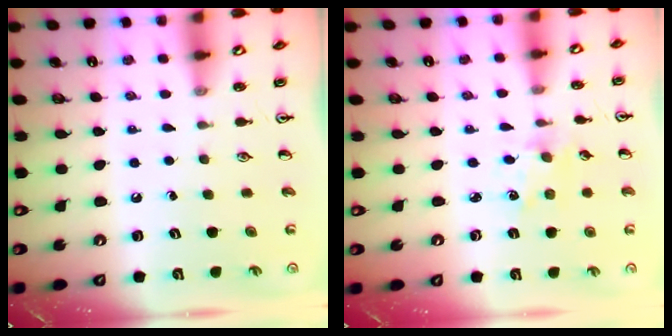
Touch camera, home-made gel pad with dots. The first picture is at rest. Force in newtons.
{"total": 2.1, "press": 2.0, "slide": 0.3}